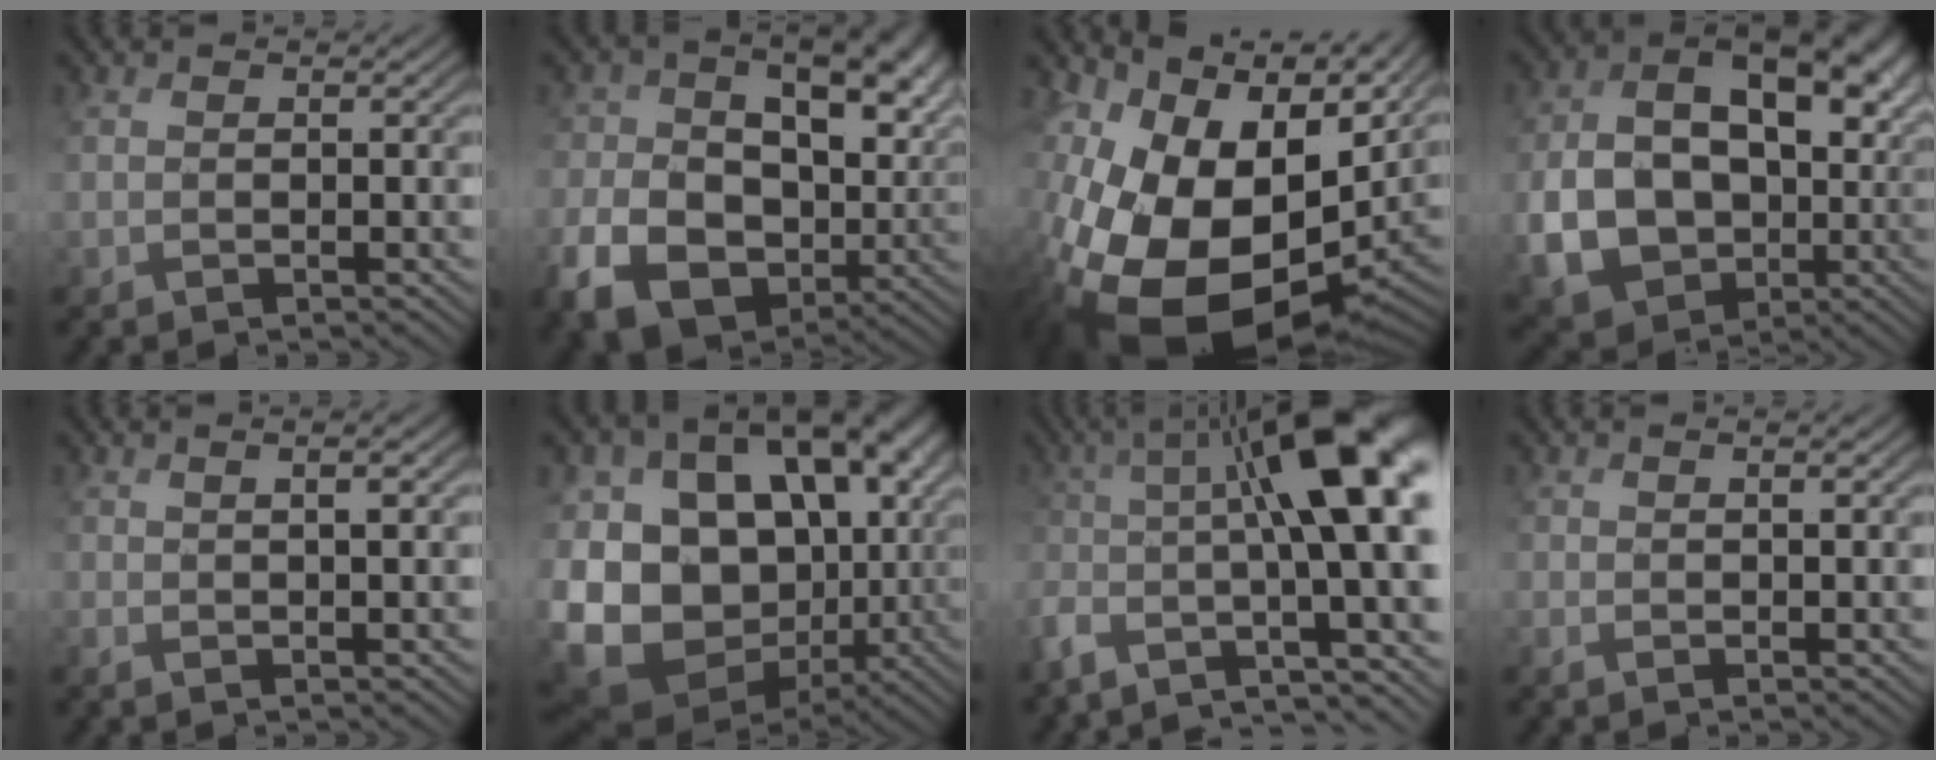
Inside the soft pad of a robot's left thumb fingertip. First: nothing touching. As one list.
[{"total": 17.3, "force": [-1.2, 13.0, 11.3], "torque": [-0.205, -0.034, 0.006]}, {"total": 20.5, "force": [-1.5, 13.6, 15.3], "torque": [-0.303, -0.044, 0.003]}, {"total": 15.6, "force": [0.5, 12.0, 10.0], "torque": [-0.183, -0.015, 0.027]}, {"total": 3.9, "force": [0.7, 0.9, 3.7], "torque": [-0.056, 0.013, 0.010]}, {"total": 21.6, "force": [0.0, 17.5, 12.6], "torque": [-0.250, -0.015, 0.007]}, {"total": 15.5, "force": [-3.4, 4.5, 14.5], "torque": [-0.242, 0.004, -0.058]}, {"total": 2.3, "force": [0.3, 0.4, 2.2], "torque": [-0.038, 0.002, 0.005]}]